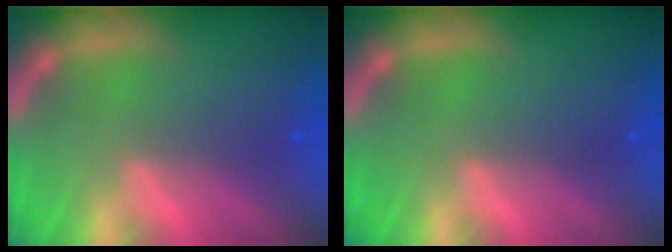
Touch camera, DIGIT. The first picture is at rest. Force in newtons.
{"total": 0.0}